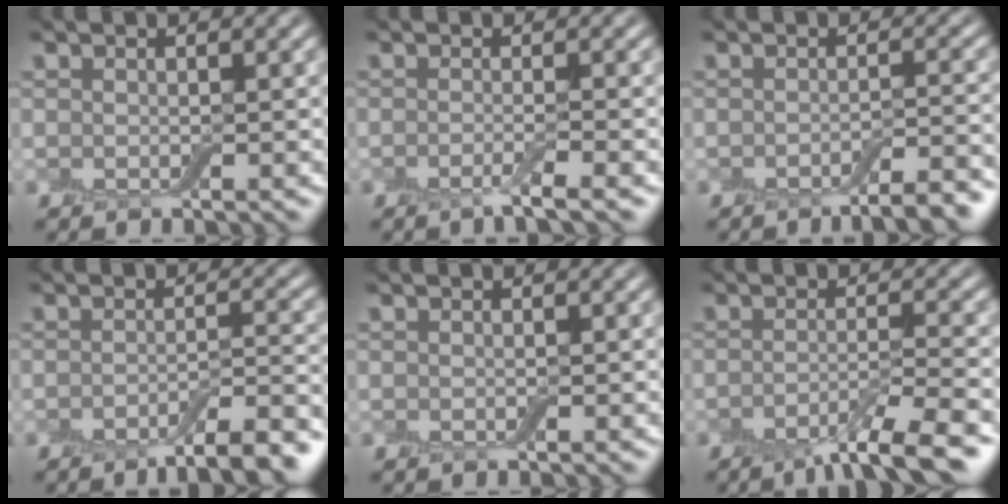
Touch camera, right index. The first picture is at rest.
{"total": 1.9, "force": [-0.9, 0.3, 1.7], "torque": [-0.021, -0.002, -0.024]}
{"total": 4.1, "force": [-2.8, 0.9, 2.9], "torque": [-0.032, 0.003, -0.042]}
{"total": 6.2, "force": [-3.9, 1.5, 4.5], "torque": [-0.058, 0.003, -0.061]}
{"total": 0.0}
{"total": 6.0, "force": [-3.7, 1.3, 4.6], "torque": [-0.063, -0.003, -0.063]}